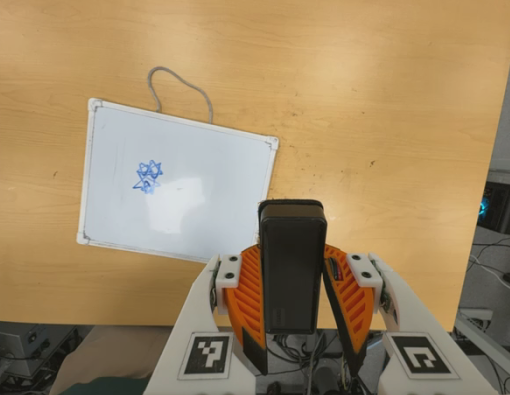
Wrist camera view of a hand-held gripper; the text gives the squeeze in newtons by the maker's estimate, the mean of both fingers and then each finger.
{"total": 5.7, "left": 4.4, "right": 6.9}